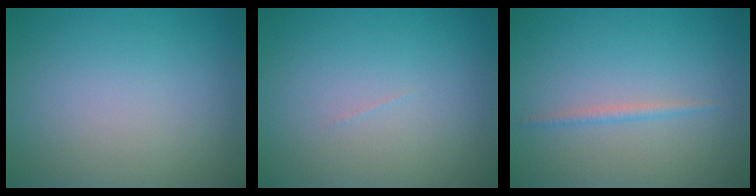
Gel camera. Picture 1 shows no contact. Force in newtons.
{"total": 0.0}
{"total": 0.7, "press": 0.7, "slide": 0.1}